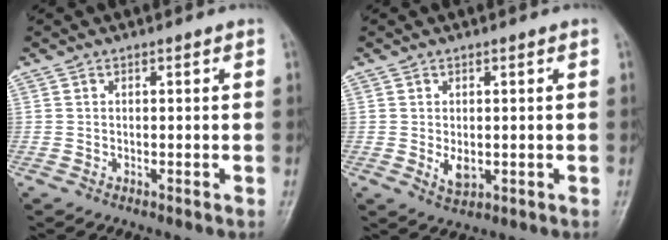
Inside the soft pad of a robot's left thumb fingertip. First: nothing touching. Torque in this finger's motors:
{"motor_torque": [0.59, 0.68, 0.83, 0.15, 0.02]}